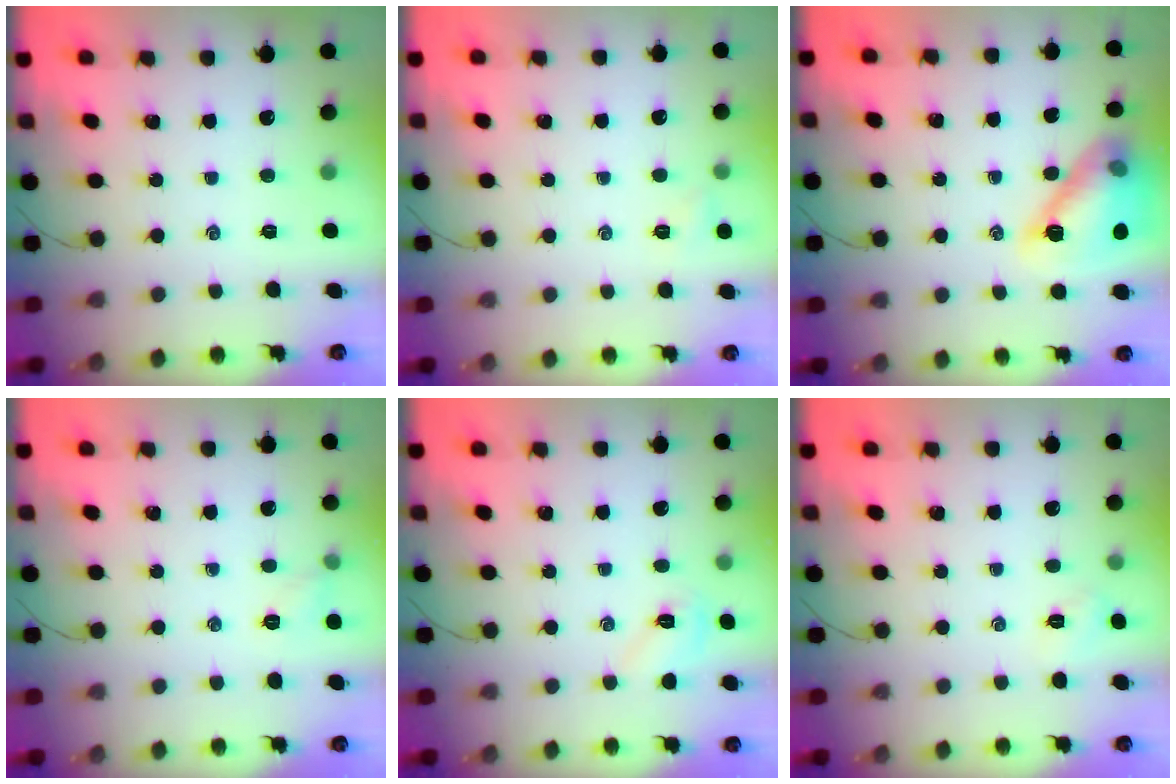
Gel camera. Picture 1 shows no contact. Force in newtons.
{"total": 3.5, "press": 3.3, "slide": 1.2}
{"total": 14.2, "press": 14.2, "slide": 0.7}
{"total": 5.3, "press": 5.0, "slide": 1.5}
{"total": 6.3, "press": 6.2, "slide": 1.1}
{"total": 2.8, "press": 2.7, "slide": 0.8}